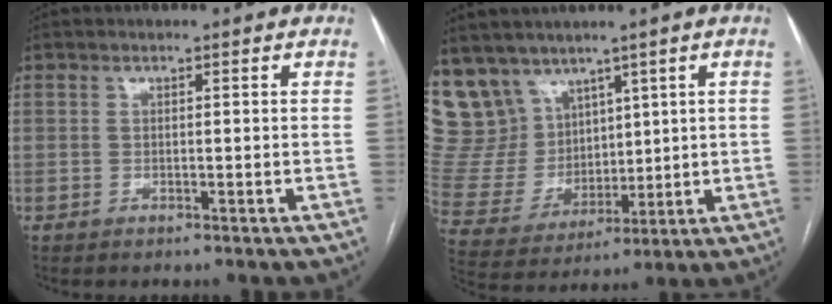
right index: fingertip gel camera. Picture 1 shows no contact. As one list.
[{"total": 14.1, "force": [10.2, 9.4, 2.8], "torque": [-0.082, 0.045, 0.221]}]